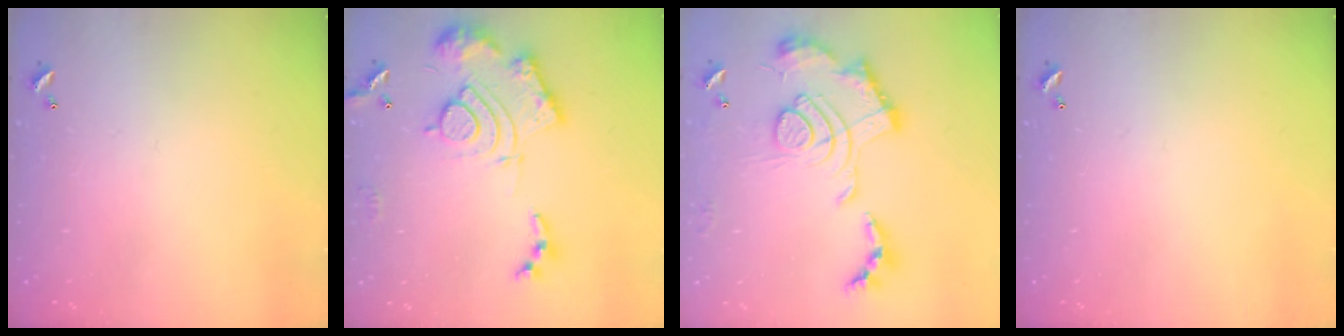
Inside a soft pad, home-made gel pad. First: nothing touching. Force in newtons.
{"total": 19.2, "press": 19.1, "slide": 1.8}
{"total": 2.4, "press": 1.9, "slide": 1.5}
{"total": 0.0}